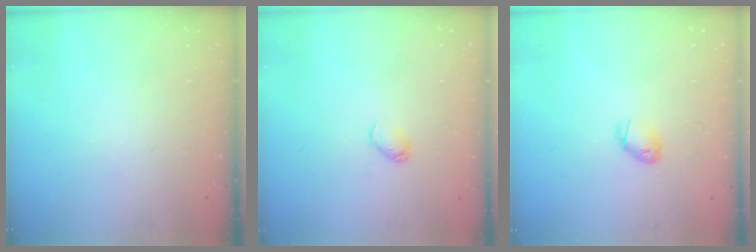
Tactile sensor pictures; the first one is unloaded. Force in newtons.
{"total": 3.0, "press": 2.9, "slide": 0.7}
{"total": 4.2, "press": 4.1, "slide": 0.7}